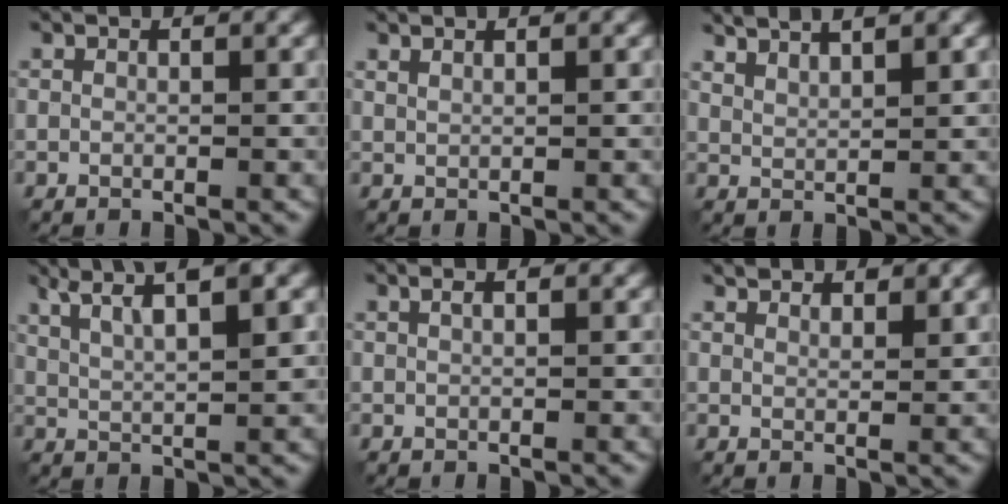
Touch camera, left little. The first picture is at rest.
{"total": 0.7, "force": [0.7, 0.1, 0.3], "torque": [-0.007, -0.001, 0.012]}
{"total": 3.8, "force": [3.0, 0.9, 2.2], "torque": [-0.016, 0.009, 0.036]}
{"total": 7.1, "force": [4.0, 1.6, 5.6], "torque": [-0.087, 0.020, 0.051]}
{"total": 0.7, "force": [0.4, 0.1, 0.6], "torque": [-0.014, 0.003, 0.006]}
{"total": 2.3, "force": [2.0, 0.7, 0.8], "torque": [-0.012, -0.001, 0.033]}